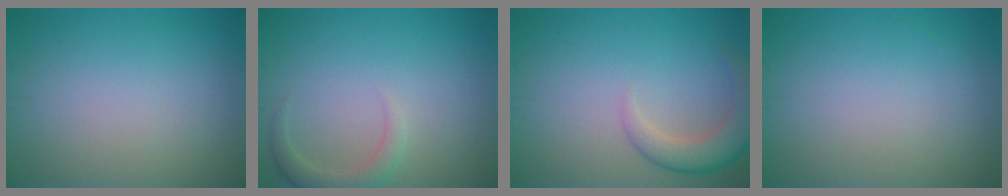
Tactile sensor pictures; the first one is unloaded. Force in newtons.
{"total": 2.2, "press": 2.2, "slide": 0.3}
{"total": 4.1, "press": 4.1, "slide": 0.3}
{"total": 0.0}